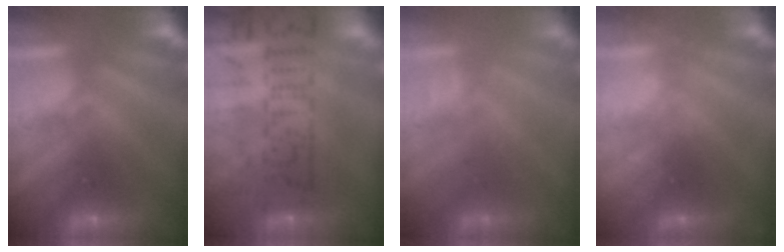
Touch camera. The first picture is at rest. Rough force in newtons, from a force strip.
{"total": 7.9}
{"total": 1.7}
{"total": 2.4}